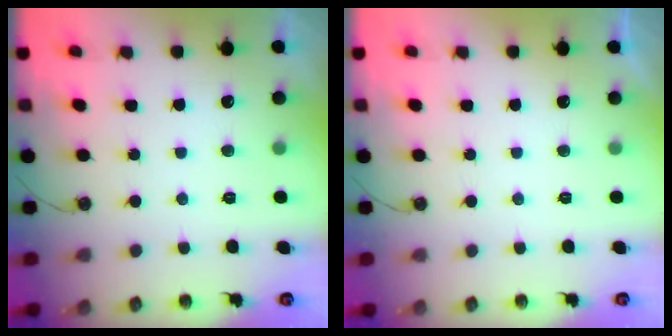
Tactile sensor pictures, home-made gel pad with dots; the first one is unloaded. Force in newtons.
{"total": 0.0}